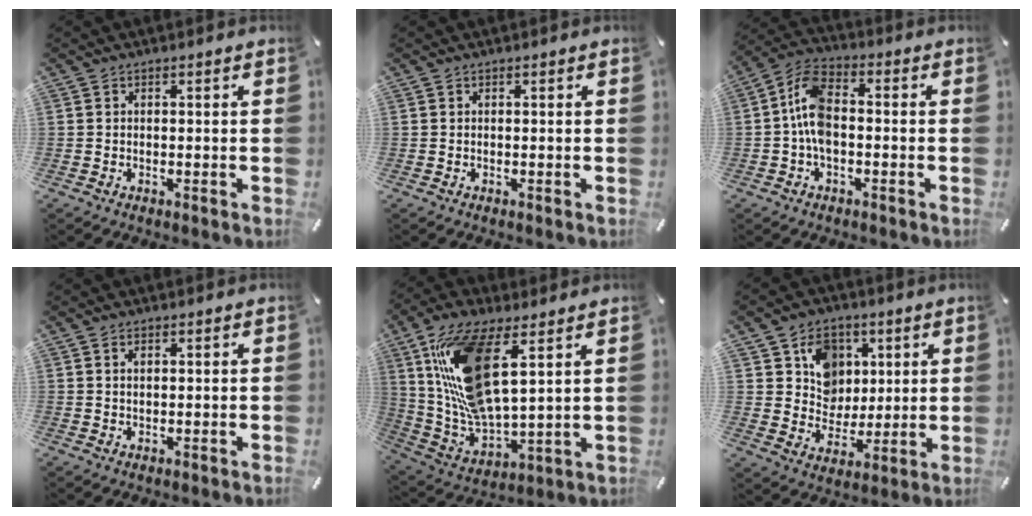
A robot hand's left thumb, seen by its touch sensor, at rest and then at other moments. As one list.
[{"total": 0.0}, {"total": 8.8, "force": [-1.3, 5.1, 7.0], "torque": [-0.152, 0.011, -0.024]}, {"total": 1.4, "force": [0.5, 0.9, 1.0], "torque": [-0.021, 0.004, 0.009]}, {"total": 19.5, "force": [8.2, 8.2, 15.7], "torque": [-0.341, -0.018, 0.143]}, {"total": 11.2, "force": [3.5, 10.0, 3.5], "torque": [-0.057, -0.010, 0.070]}]